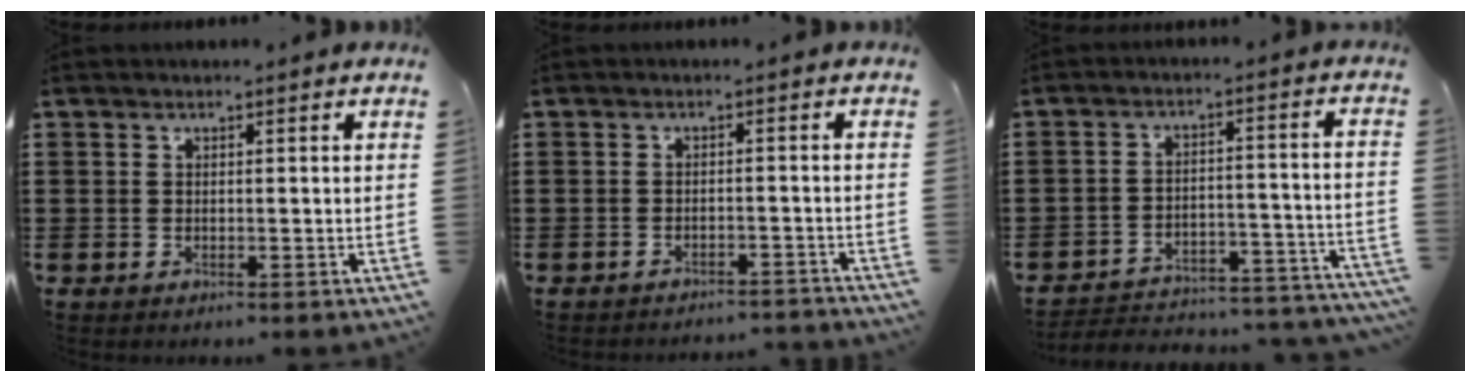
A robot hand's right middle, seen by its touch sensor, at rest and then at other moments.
{"total": 2.1, "force": [-2.1, 0.0, 0.2], "torque": [-0.007, 0.002, -0.044]}
{"total": 3.8, "force": [-3.6, 0.8, 1.1], "torque": [-0.023, -0.003, -0.077]}